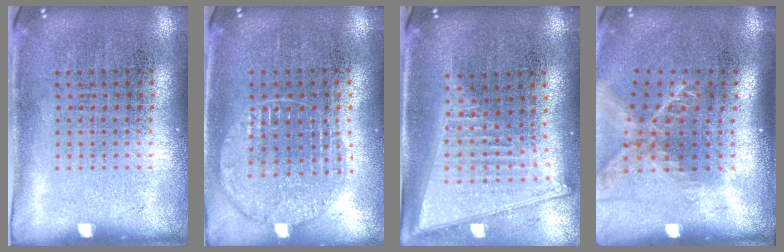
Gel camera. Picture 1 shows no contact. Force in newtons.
{"total": 1.1, "press": 1.1, "slide": 0.1}
{"total": 2.1, "press": 1.8, "slide": 1.2}
{"total": 1.7, "press": 1.3, "slide": 1.1}